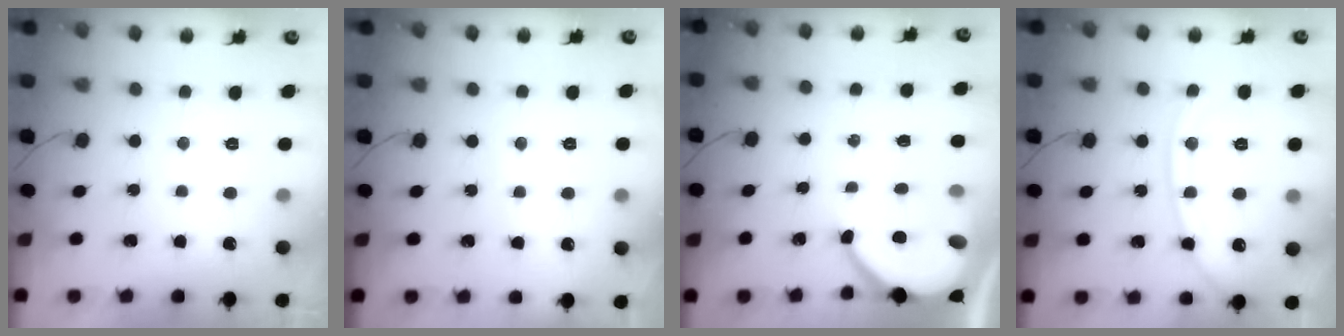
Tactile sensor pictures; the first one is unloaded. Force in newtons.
{"total": 1.6, "press": 1.6, "slide": 0.2}
{"total": 7.7, "press": 7.6, "slide": 0.8}
{"total": 12.7, "press": 12.6, "slide": 1.7}